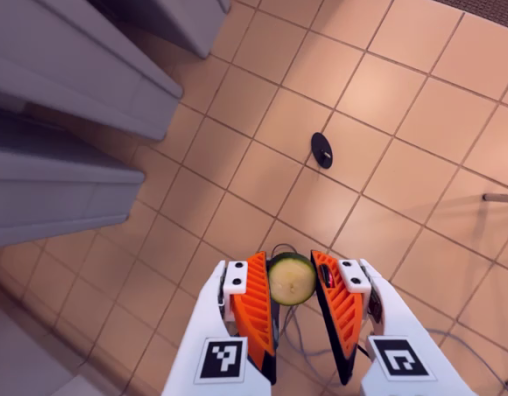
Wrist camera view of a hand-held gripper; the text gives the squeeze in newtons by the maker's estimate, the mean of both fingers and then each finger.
{"total": 7.4, "left": 7.1, "right": 7.7}